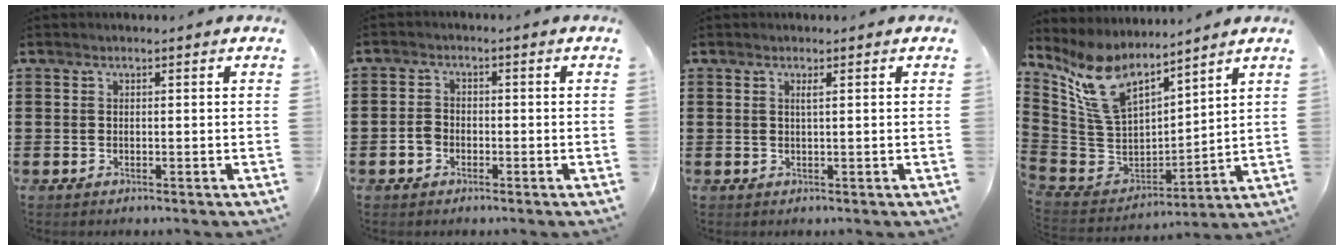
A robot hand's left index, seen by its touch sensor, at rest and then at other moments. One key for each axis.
{"total": 2.4, "fx": -0.9, "fy": 1.9, "fz": 1.2, "tx": -0.034, "ty": 0.000, "tz": -0.020}
{"total": 1.0, "fx": 0.4, "fy": -0.1, "fz": 0.9, "tx": -0.019, "ty": -0.003, "tz": 0.008}
{"total": 11.3, "fx": 8.1, "fy": 5.1, "fz": 6.1, "tx": -0.168, "ty": -0.042, "tz": 0.150}